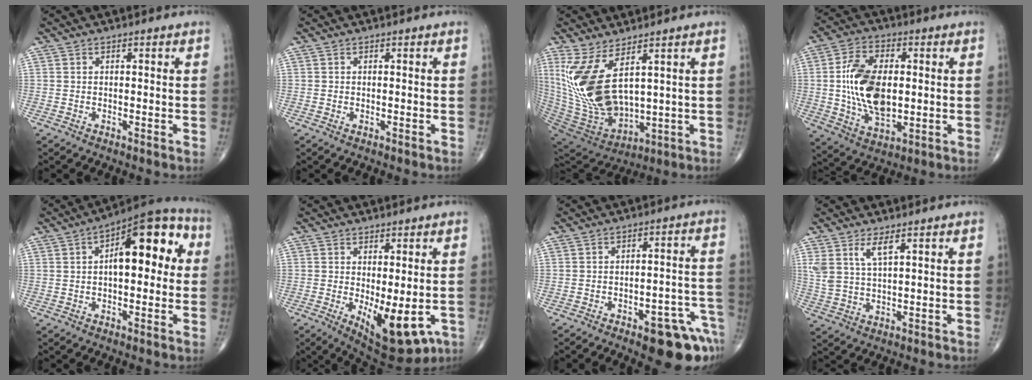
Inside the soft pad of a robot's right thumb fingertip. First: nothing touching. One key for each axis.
{"total": 0.0}
{"total": 16.9, "fx": 5.6, "fy": 7.7, "fz": 13.9, "tx": -0.283, "ty": -0.045, "tz": 0.133}
{"total": 15.4, "fx": 0.6, "fy": 8.9, "fz": 12.6, "tx": -0.222, "ty": -0.004, "tz": 0.014}
{"total": 15.4, "fx": 2.8, "fy": 7.1, "fz": 13.3, "tx": -0.158, "ty": 0.034, "tz": 0.034}
{"total": 11.2, "fx": -2.8, "fy": 4.6, "fz": 9.8, "tx": -0.128, "ty": -0.019, "tz": -0.021}
{"total": 12.1, "fx": -6.9, "fy": 4.5, "fz": 8.9, "tx": -0.074, "ty": 0.056, "tz": -0.080}
{"total": 5.0, "fx": 2.8, "fy": 1.5, "fz": 3.8, "tx": -0.083, "ty": -0.014, "tz": 0.064}